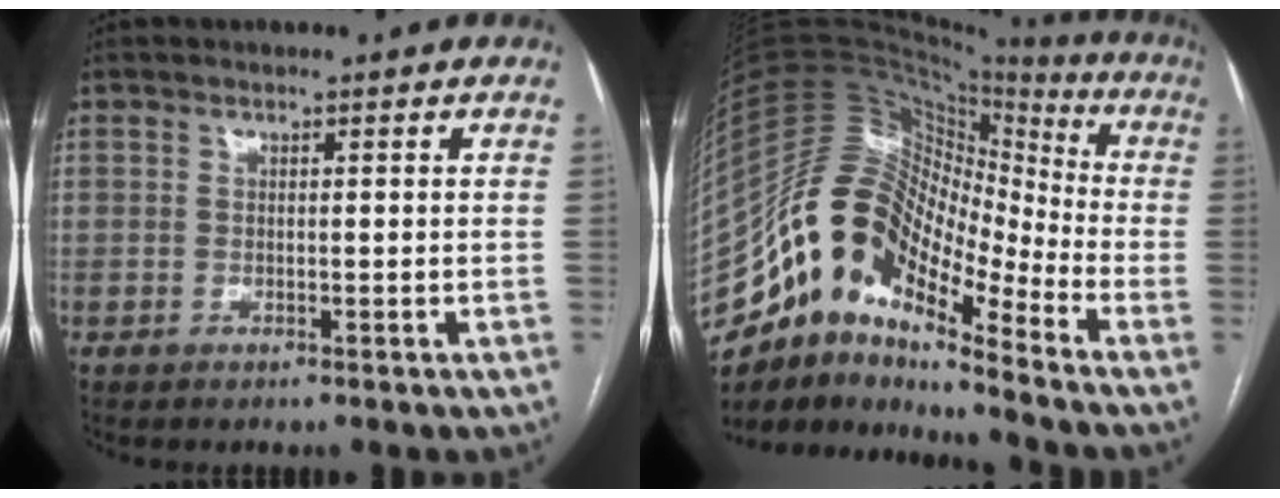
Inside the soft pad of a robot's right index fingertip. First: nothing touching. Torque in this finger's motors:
{"motor_torque": [1.04, -1.10, 1.05, 0.21]}